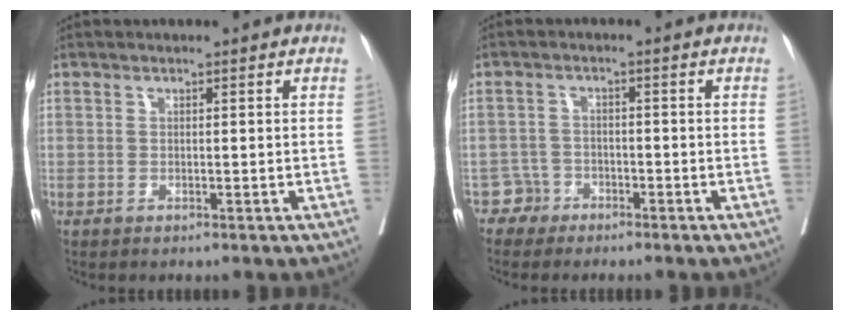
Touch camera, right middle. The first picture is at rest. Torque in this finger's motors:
{"motor_torque": [-0.09, -0.65, 0.01, -0.04]}